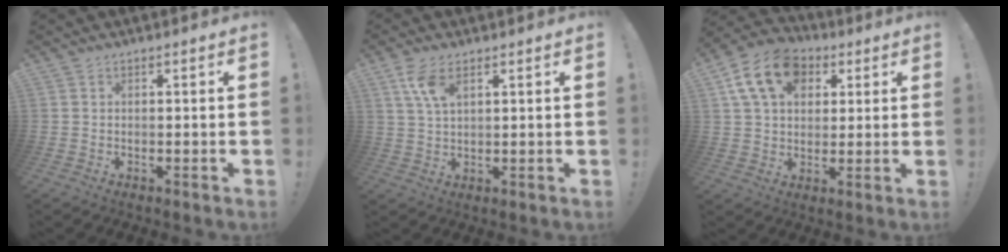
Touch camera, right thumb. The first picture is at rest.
{"total": 6.8, "force": [3.5, 2.9, 5.0], "torque": [-0.093, -0.016, 0.062]}
{"total": 15.8, "force": [6.2, 11.4, 9.0], "torque": [-0.144, -0.013, 0.120]}